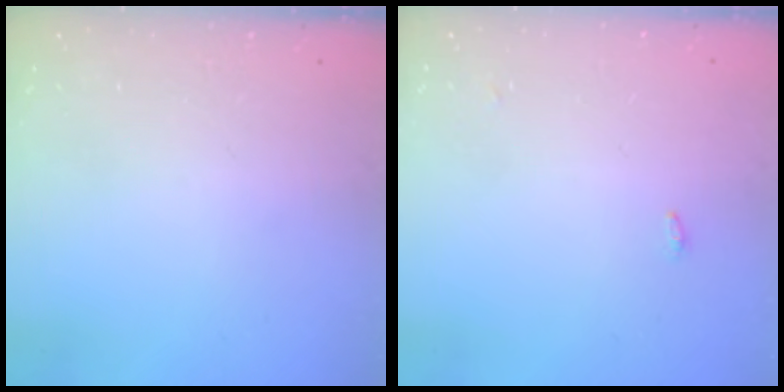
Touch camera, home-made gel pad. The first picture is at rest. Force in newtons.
{"total": 6.3, "press": 2.7, "slide": 5.7}